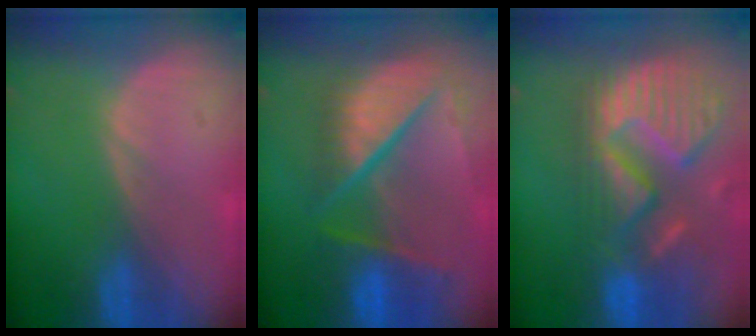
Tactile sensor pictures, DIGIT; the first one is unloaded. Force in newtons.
{"total": 10.9, "press": 9.0, "slide": 6.1}
{"total": 14.1, "press": 11.7, "slide": 7.7}